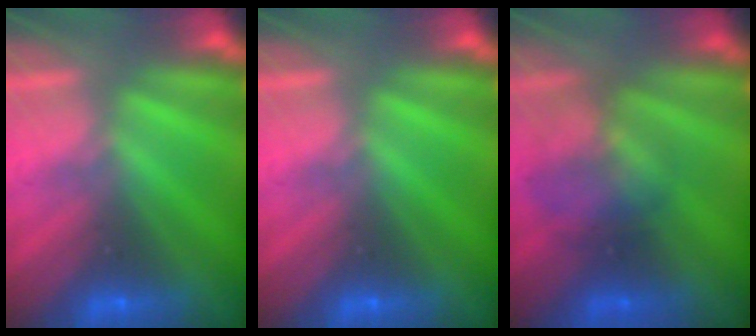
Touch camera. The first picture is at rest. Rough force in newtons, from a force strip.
{"total": 0.0}
{"total": 2.3}